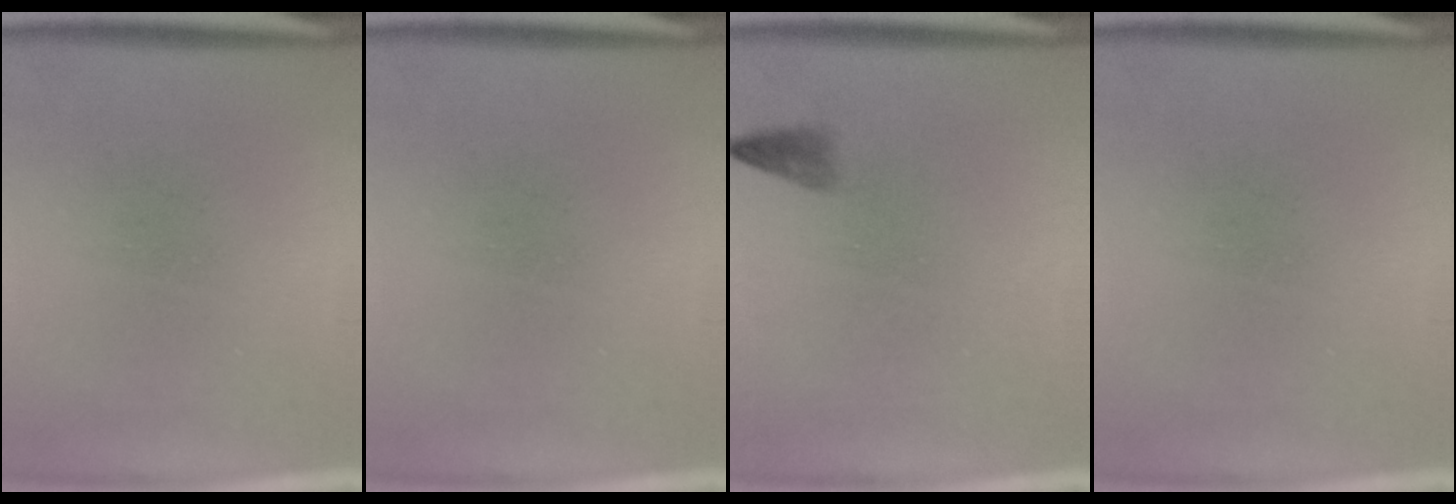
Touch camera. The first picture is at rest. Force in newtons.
{"total": 0.0}
{"total": 1.2}
{"total": 0.0}